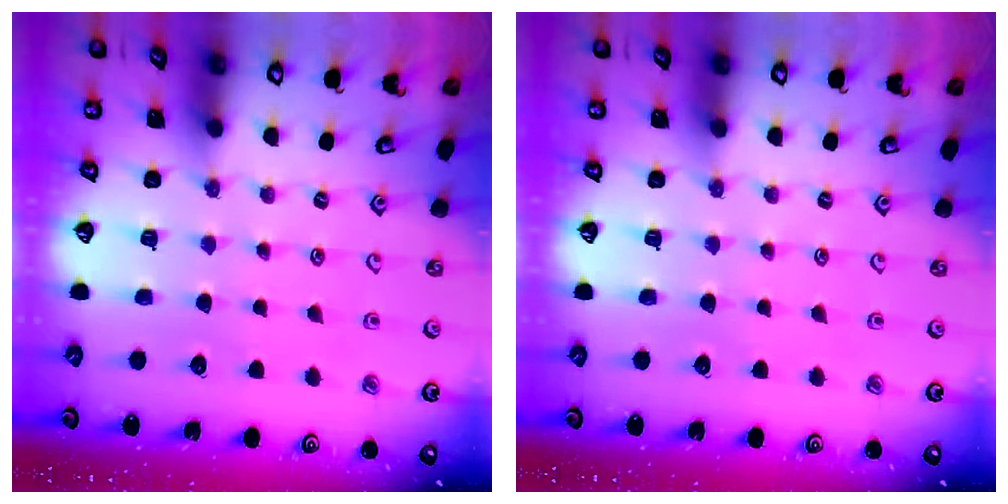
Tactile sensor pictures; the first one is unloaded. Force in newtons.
{"total": 0.0}